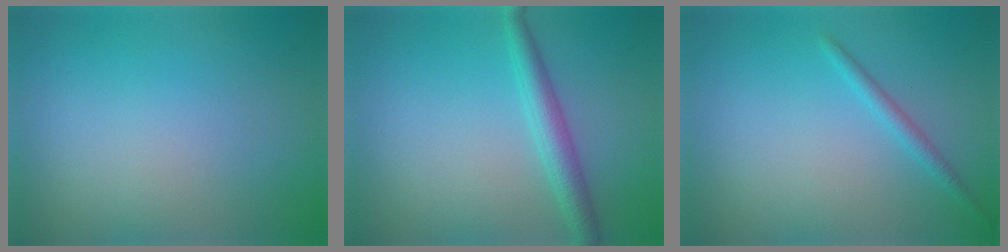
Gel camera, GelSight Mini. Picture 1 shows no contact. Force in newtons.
{"total": 2.7, "press": 2.7, "slide": 0.1}
{"total": 1.3, "press": 1.3, "slide": 0.0}